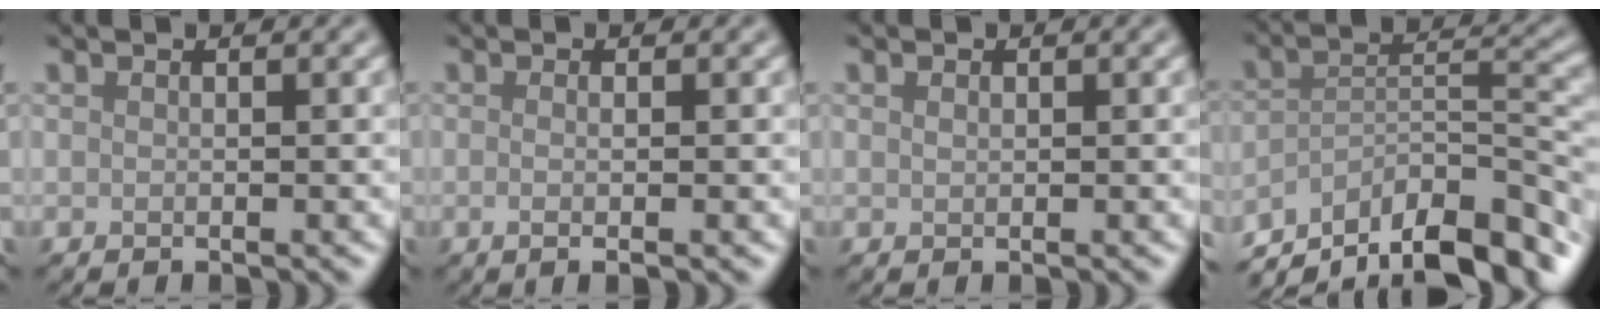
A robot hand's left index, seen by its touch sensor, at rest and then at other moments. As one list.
[{"total": 1.9, "force": [-0.2, 0.6, 1.8], "torque": [-0.023, -0.006, -0.013]}, {"total": 0.6, "force": [0.3, 0.4, 0.3], "torque": [-0.008, 0.001, 0.005]}, {"total": 13.3, "force": [-9.9, 4.2, 7.9], "torque": [-0.141, 0.008, -0.163]}]